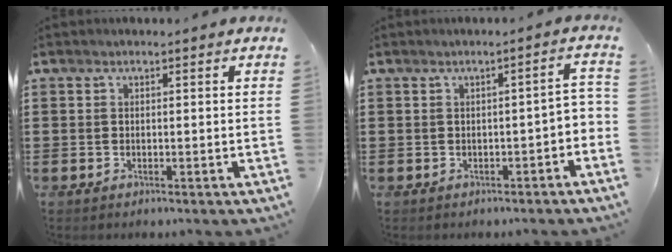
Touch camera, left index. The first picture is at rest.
{"total": 2.1, "force": [-1.3, 0.2, 1.6], "torque": [-0.027, -0.001, -0.028]}